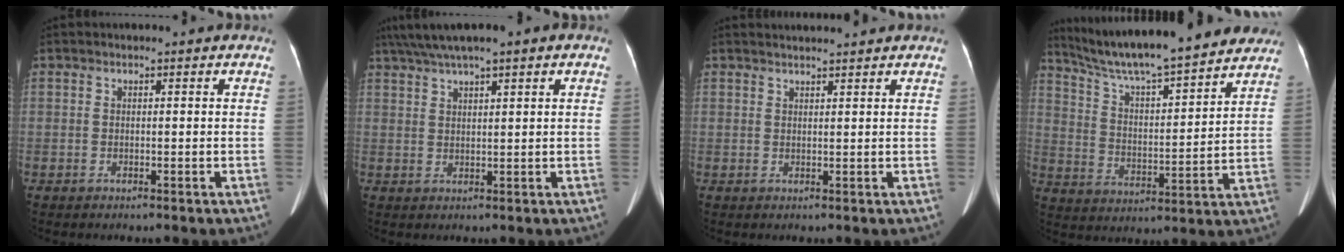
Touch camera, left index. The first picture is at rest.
{"total": 7.9, "force": [5.6, 0.5, 5.6], "torque": [-0.102, 0.040, 0.095]}
{"total": 4.1, "force": [4.0, -0.3, 1.0], "torque": [-0.017, 0.020, 0.056]}
{"total": 20.5, "force": [18.2, 1.8, 9.3], "torque": [-0.161, 0.014, 0.279]}